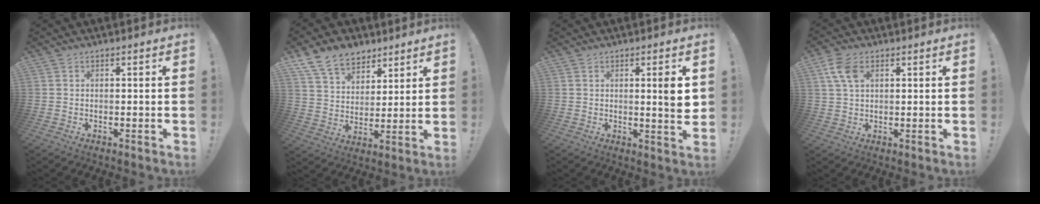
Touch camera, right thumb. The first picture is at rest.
{"total": 12.9, "force": [9.0, 8.3, 4.2], "torque": [-0.082, -0.058, 0.176]}
{"total": 5.0, "force": [1.1, 0.2, 4.9], "torque": [-0.061, -0.012, 0.008]}
{"total": 7.1, "force": [2.8, 4.2, 5.0], "torque": [-0.098, 0.002, 0.055]}